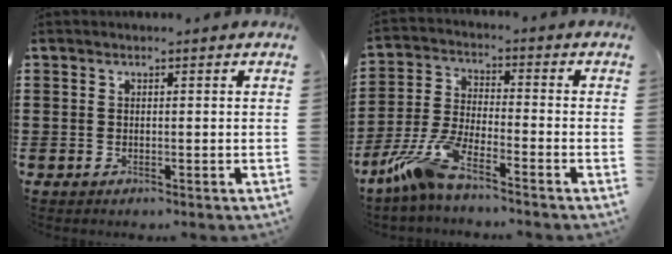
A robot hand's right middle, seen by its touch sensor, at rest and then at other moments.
{"total": 8.1, "force": [-6.3, 0.7, 5.0], "torque": [-0.134, -0.017, -0.129]}